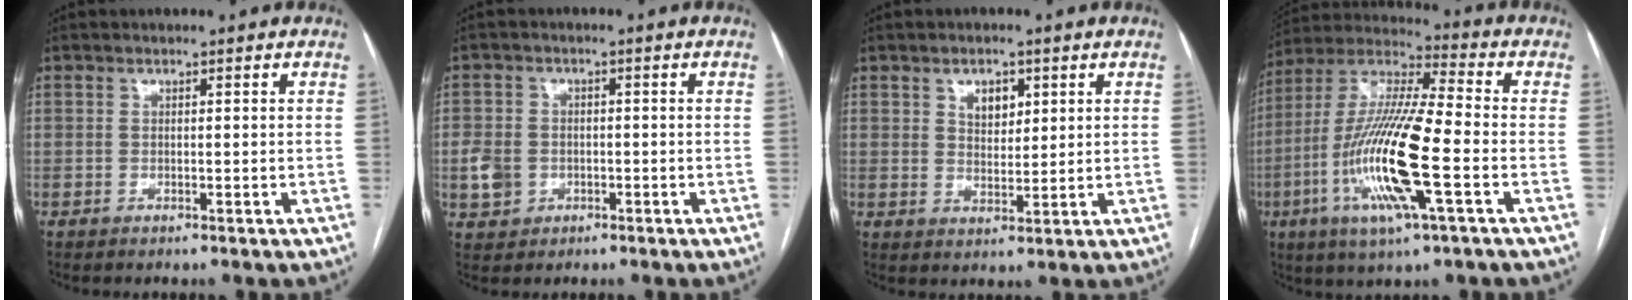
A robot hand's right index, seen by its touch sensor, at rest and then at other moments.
{"total": 8.3, "force": [-2.3, 7.4, 3.1], "torque": [-0.098, 0.013, -0.023]}
{"total": 4.1, "force": [1.8, 2.4, 2.8], "torque": [-0.045, 0.003, 0.033]}
{"total": 18.8, "force": [-5.3, 2.1, 17.9], "torque": [-0.375, -0.013, -0.098]}